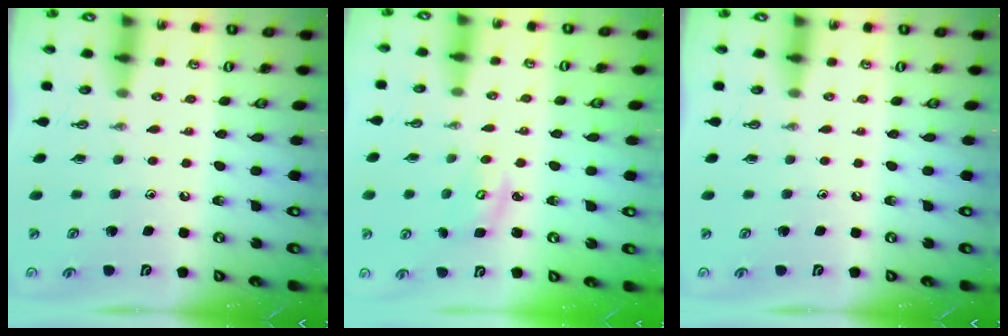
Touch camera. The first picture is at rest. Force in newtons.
{"total": 3.3, "press": 3.2, "slide": 0.4}
{"total": 0.0}